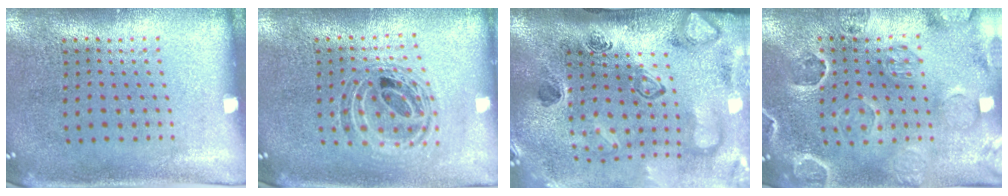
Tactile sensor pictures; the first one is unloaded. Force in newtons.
{"total": 0.8, "press": 0.8, "slide": 0.2}
{"total": 4.6, "press": 3.2, "slide": 3.4}
{"total": 2.8, "press": 2.7, "slide": 0.5}